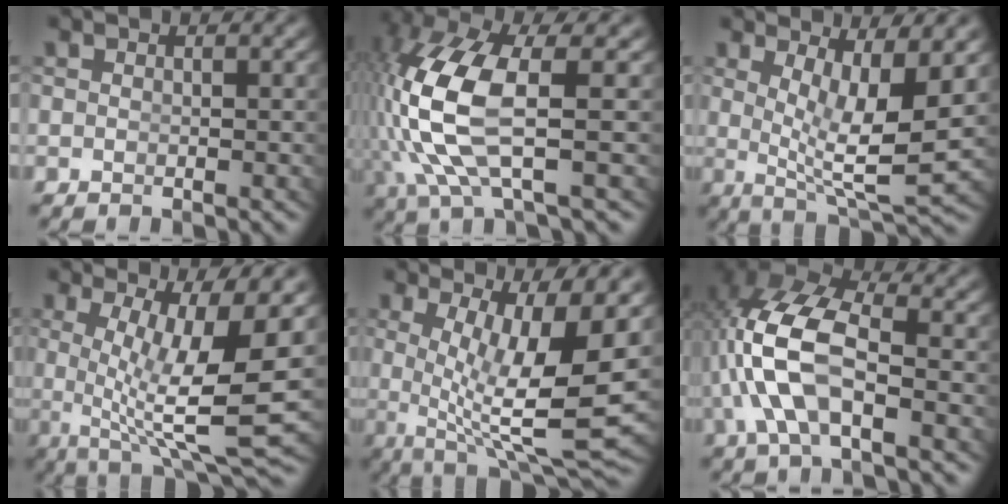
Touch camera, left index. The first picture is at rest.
{"total": 8.4, "force": [0.4, 3.2, 7.7], "torque": [-0.195, -0.022, 0.025]}
{"total": 7.7, "force": [0.9, 2.5, 7.2], "torque": [-0.113, -0.032, 0.029]}
{"total": 10.4, "force": [-0.8, 2.9, 10.0], "torque": [-0.155, -0.032, 0.004]}
{"total": 11.3, "force": [-0.4, 3.9, 10.6], "torque": [-0.175, -0.040, 0.014]}
{"total": 8.7, "force": [0.8, 4.6, 7.4], "torque": [-0.169, -0.016, 0.020]}